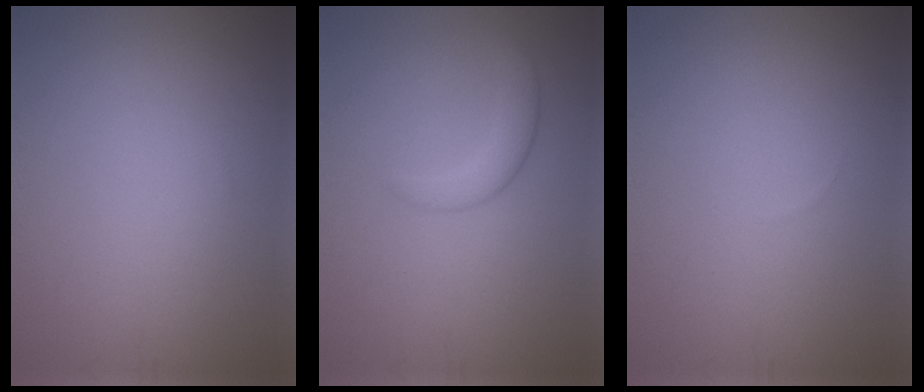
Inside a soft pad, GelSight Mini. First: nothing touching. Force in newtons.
{"total": 2.3, "press": 2.3, "slide": 0.1}
{"total": 0.0}